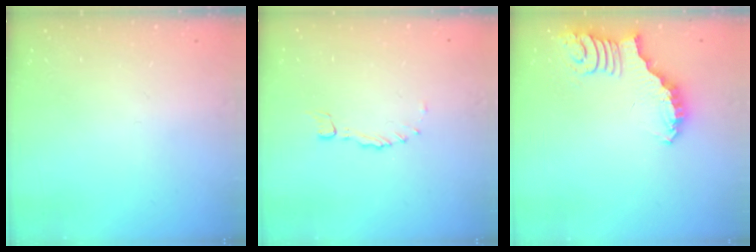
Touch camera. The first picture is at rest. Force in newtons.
{"total": 0.0}
{"total": 2.7, "press": 2.7, "slide": 0.5}